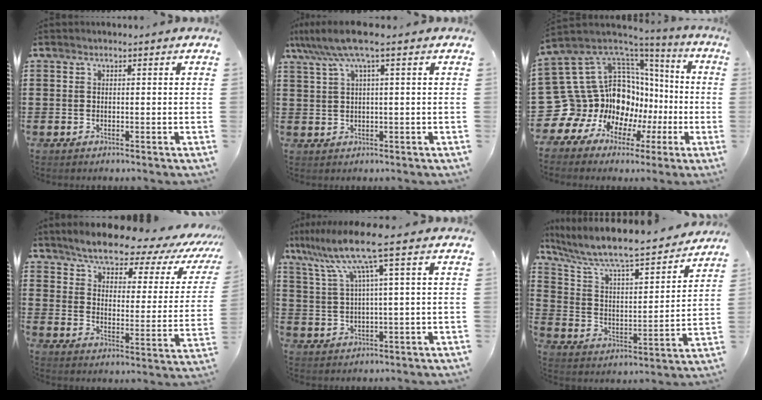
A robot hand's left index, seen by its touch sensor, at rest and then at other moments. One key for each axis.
{"total": 5.2, "fx": 2.2, "fy": 0.2, "fz": 4.7, "tx": -0.110, "ty": -0.006, "tz": 0.032}
{"total": 16.4, "fx": -1.7, "fy": 14.9, "fz": 6.7, "tx": -0.199, "ty": -0.041, "tz": 0.019}
{"total": 6.0, "fx": 5.5, "fy": 0.9, "fz": 2.2, "tx": -0.067, "ty": -0.044, "tz": 0.087}
{"total": 9.5, "fx": 4.8, "fy": -0.1, "fz": 8.2, "tx": -0.194, "ty": -0.021, "tz": 0.072}
{"total": 7.1, "fx": 6.2, "fy": 0.8, "fz": 3.4, "tx": -0.096, "ty": -0.051, "tz": 0.097}